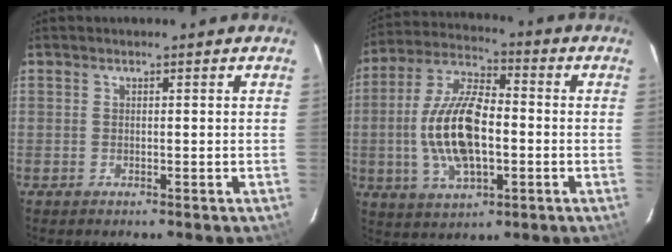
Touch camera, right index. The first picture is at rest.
{"total": 15.6, "force": [-2.1, 7.0, 13.8], "torque": [-0.285, 0.006, -0.037]}